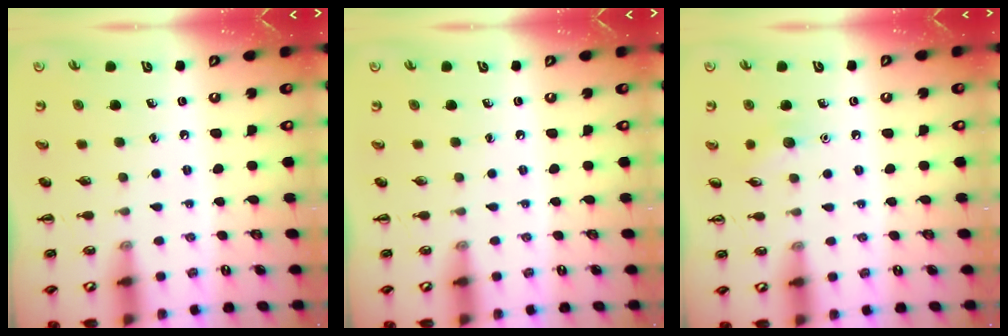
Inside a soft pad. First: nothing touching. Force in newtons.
{"total": 0.0}
{"total": 5.6, "press": 5.4, "slide": 1.5}